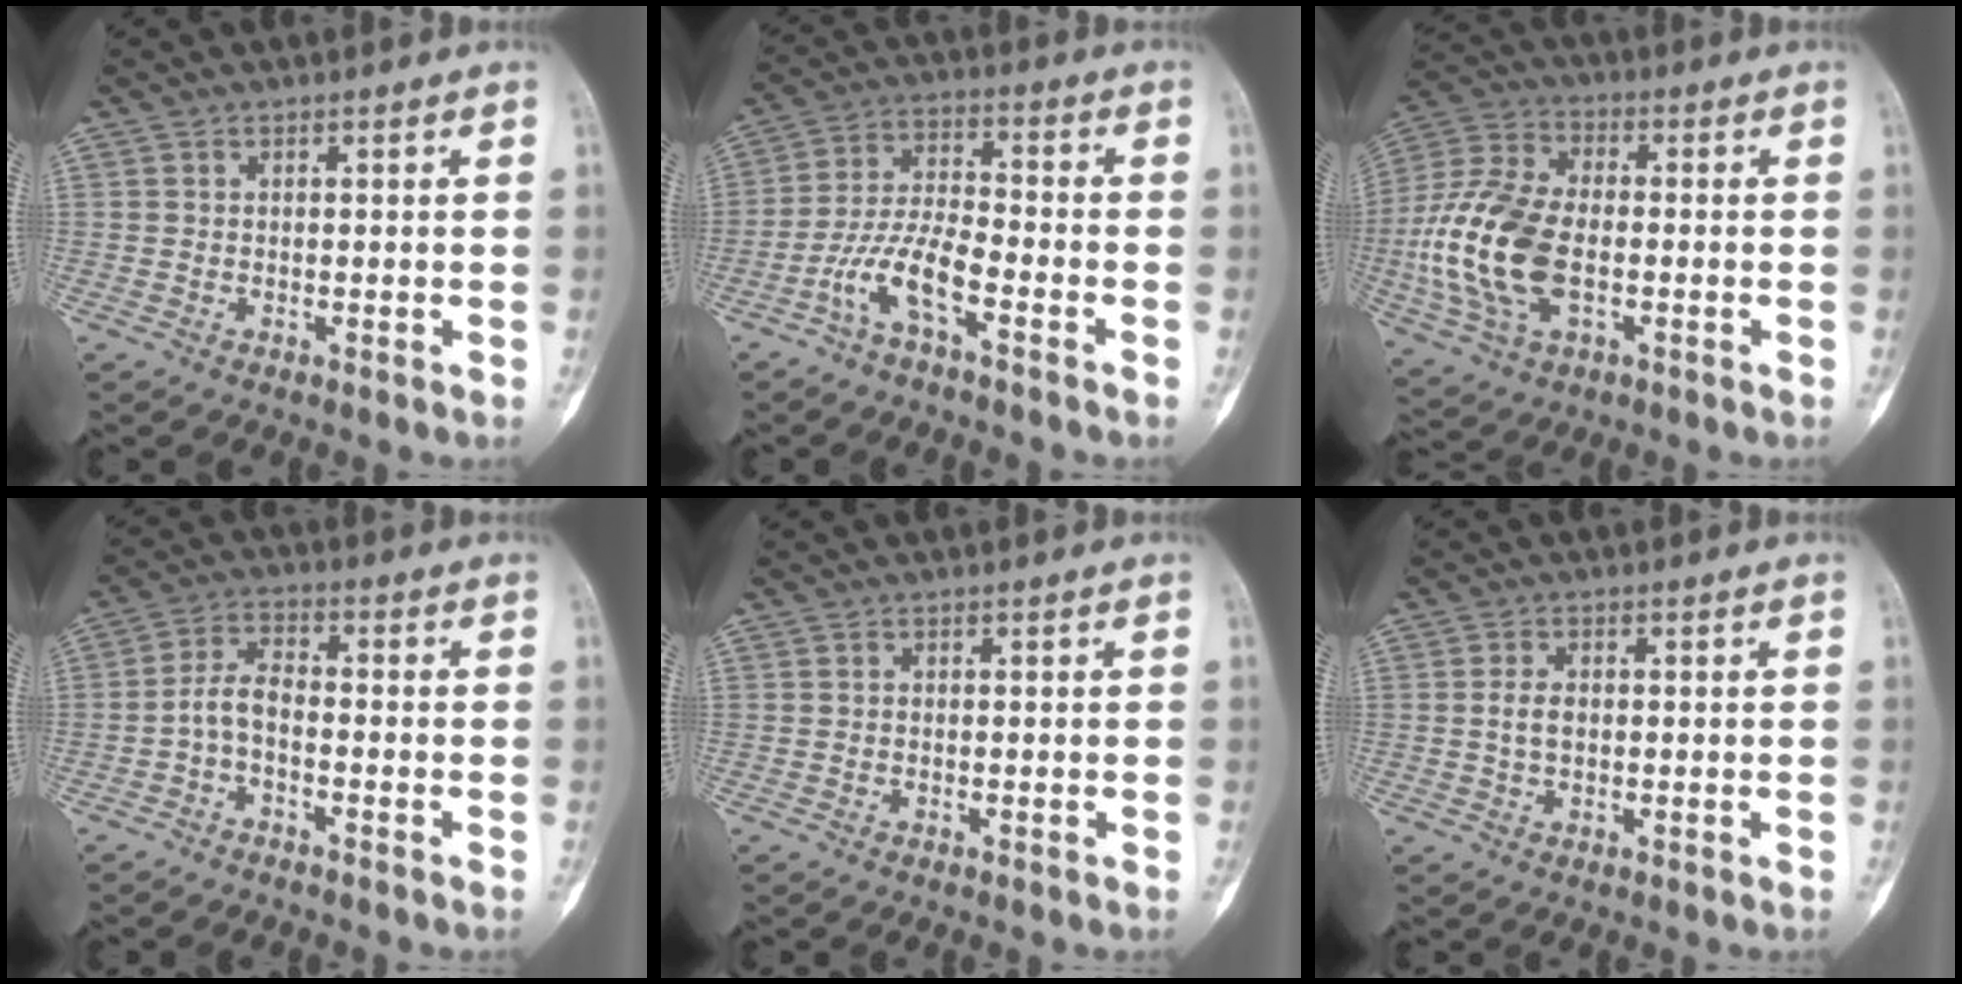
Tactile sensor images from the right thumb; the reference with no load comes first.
{"total": 8.6, "force": [-4.7, 2.4, 6.7], "torque": [-0.142, 0.039, -0.097]}
{"total": 17.8, "force": [-2.7, 10.3, 14.3], "torque": [-0.305, 0.013, -0.049]}
{"total": 5.0, "force": [-1.9, 2.4, 3.9], "torque": [-0.076, 0.029, -0.046]}
{"total": 0.0}
{"total": 3.0, "force": [0.0, 1.9, 2.3], "torque": [-0.042, 0.004, -0.003]}